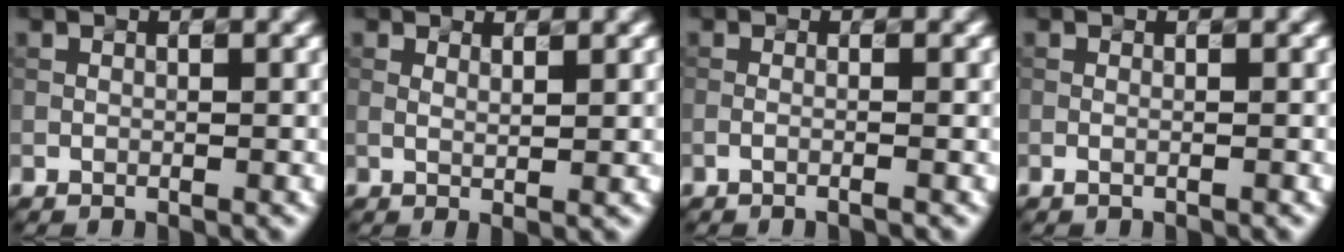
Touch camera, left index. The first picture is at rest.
{"total": 1.4, "force": [0.8, 0.3, 1.2], "torque": [-0.016, -0.002, 0.010]}
{"total": 1.5, "force": [-0.3, 0.4, 1.4], "torque": [-0.015, -0.005, -0.021]}
{"total": 0.7, "force": [-0.2, 0.2, 0.7], "torque": [-0.011, -0.002, -0.009]}